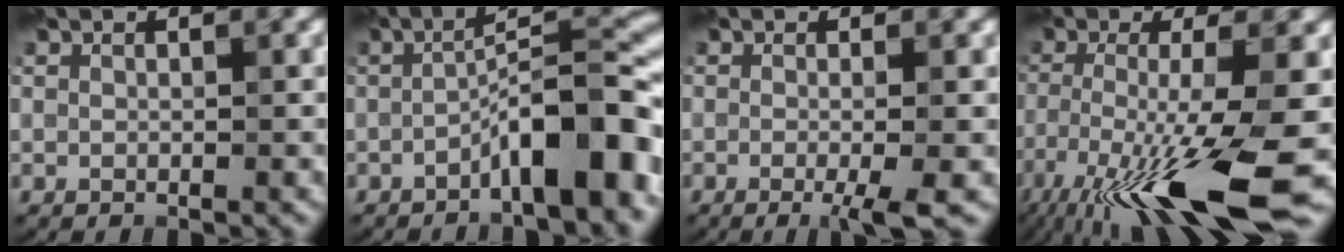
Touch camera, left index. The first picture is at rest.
{"total": 8.7, "force": [-4.0, 2.0, 7.4], "torque": [-0.109, 0.026, -0.070]}
{"total": 3.5, "force": [-1.0, 0.6, 3.2], "torque": [-0.047, -0.010, -0.019]}
{"total": 12.5, "force": [-6.4, 2.2, 10.5], "torque": [-0.192, -0.023, -0.111]}